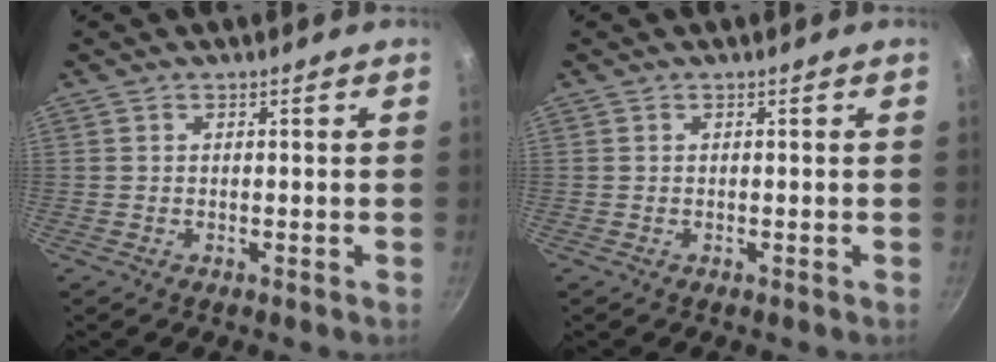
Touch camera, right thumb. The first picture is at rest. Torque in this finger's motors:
{"motor_torque": [-0.36, 0.40, 0.22, -0.34, -0.01]}